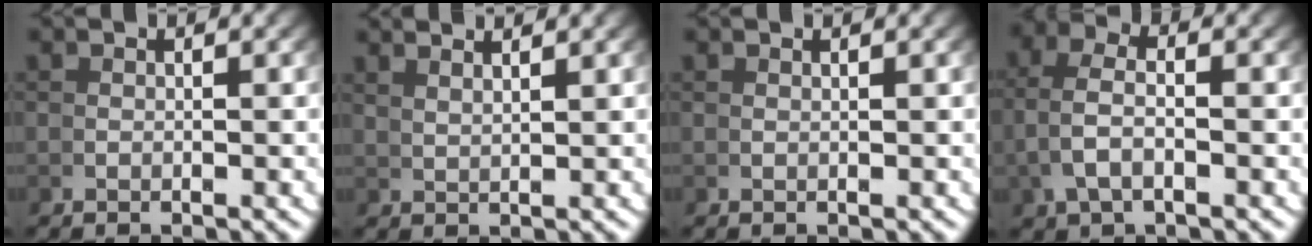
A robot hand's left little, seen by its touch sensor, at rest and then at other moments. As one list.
[{"total": 3.0, "force": [2.8, -0.7, 0.7], "torque": [-0.001, 0.007, 0.054]}, {"total": 0.7, "force": [0.5, -0.5, -0.1], "torque": [0.006, 0.001, 0.011]}, {"total": 2.8, "force": [0.5, 1.0, 2.5], "torque": [-0.061, -0.003, 0.017]}]